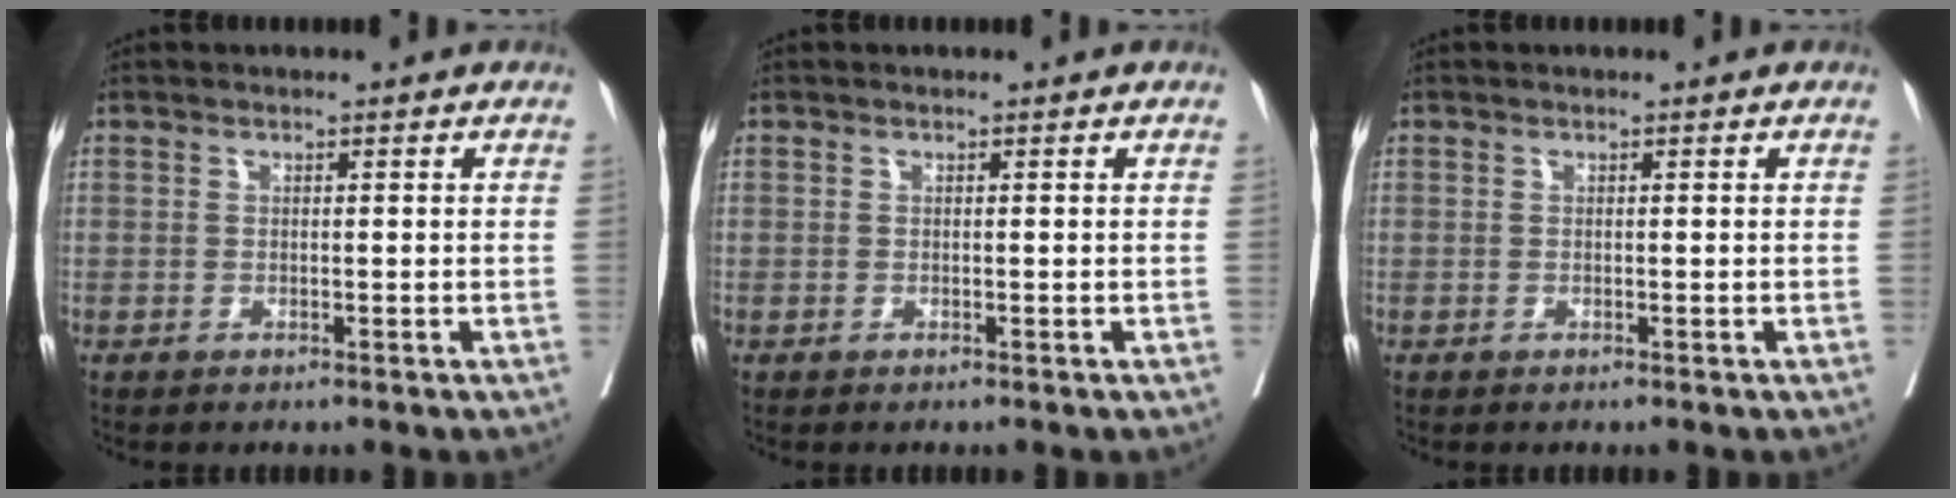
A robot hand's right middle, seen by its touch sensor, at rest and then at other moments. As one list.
[{"total": 0.0}, {"total": 0.0}]